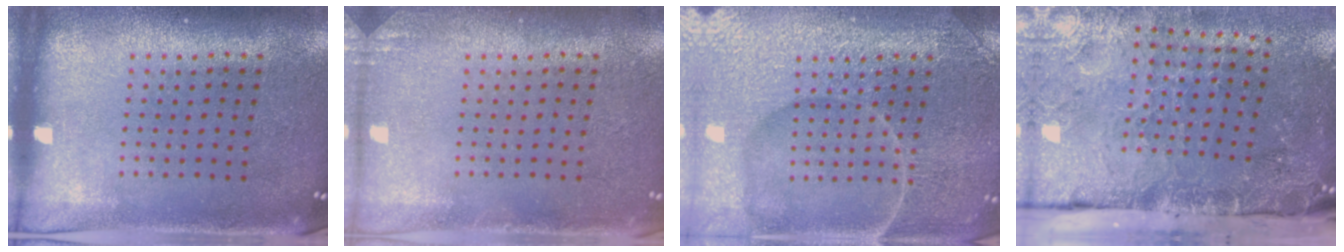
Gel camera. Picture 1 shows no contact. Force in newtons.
{"total": 1.1, "press": 1.1, "slide": 0.1}
{"total": 7.4, "press": 7.4, "slide": 0.9}
{"total": 4.7, "press": 3.6, "slide": 3.1}